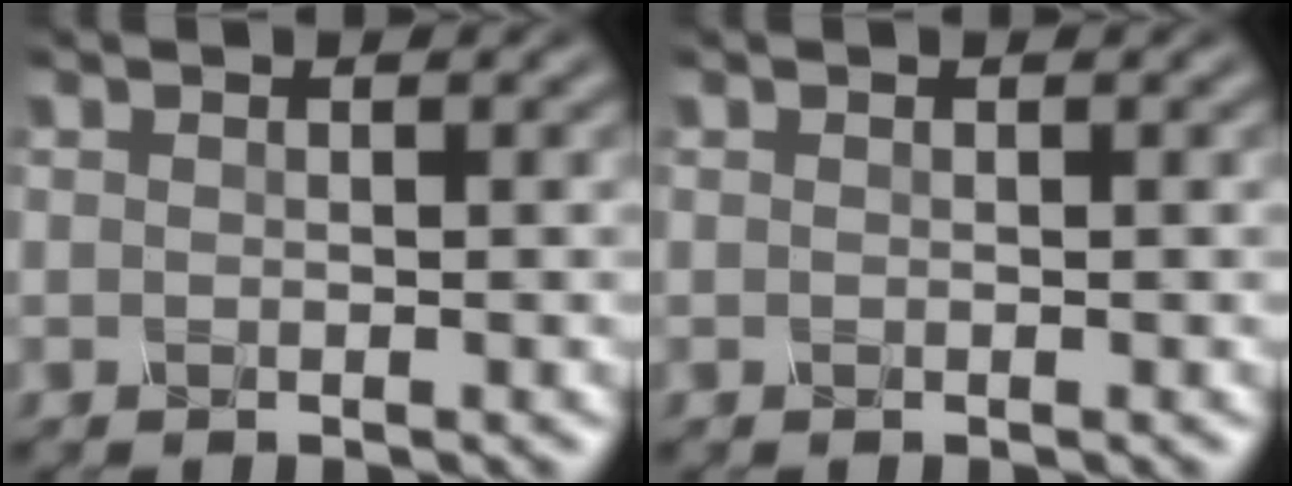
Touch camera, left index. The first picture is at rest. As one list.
[{"total": 0.0}]